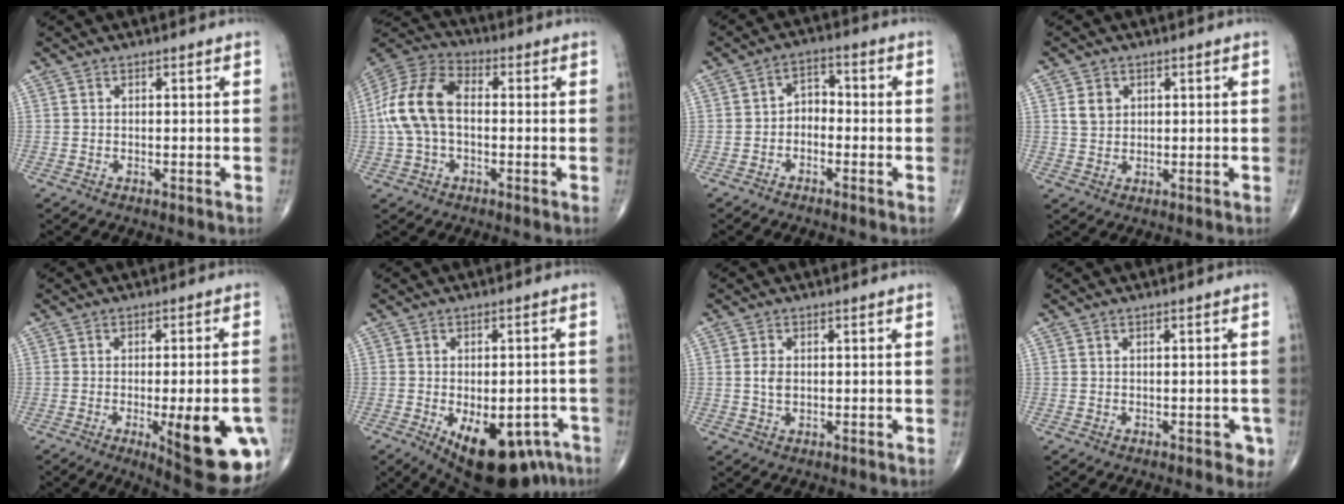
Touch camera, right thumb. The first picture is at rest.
{"total": 13.8, "force": [-0.1, 8.5, 10.9], "torque": [-0.227, 0.036, -0.010]}
{"total": 3.9, "force": [-1.4, 2.8, 2.3], "torque": [-0.022, 0.028, -0.038]}
{"total": 3.5, "force": [1.2, 2.8, 1.7], "torque": [-0.017, -0.005, 0.024]}
{"total": 18.0, "force": [-5.6, 5.1, 16.4], "torque": [-0.169, -0.001, -0.054]}
{"total": 17.3, "force": [-8.5, 8.7, 12.3], "torque": [-0.135, 0.009, -0.103]}
{"total": 2.4, "force": [0.1, 1.6, 1.8], "torque": [-0.034, -0.002, 0.002]}
{"total": 2.5, "force": [-0.7, 1.4, 1.9], "torque": [-0.008, 0.003, -0.007]}